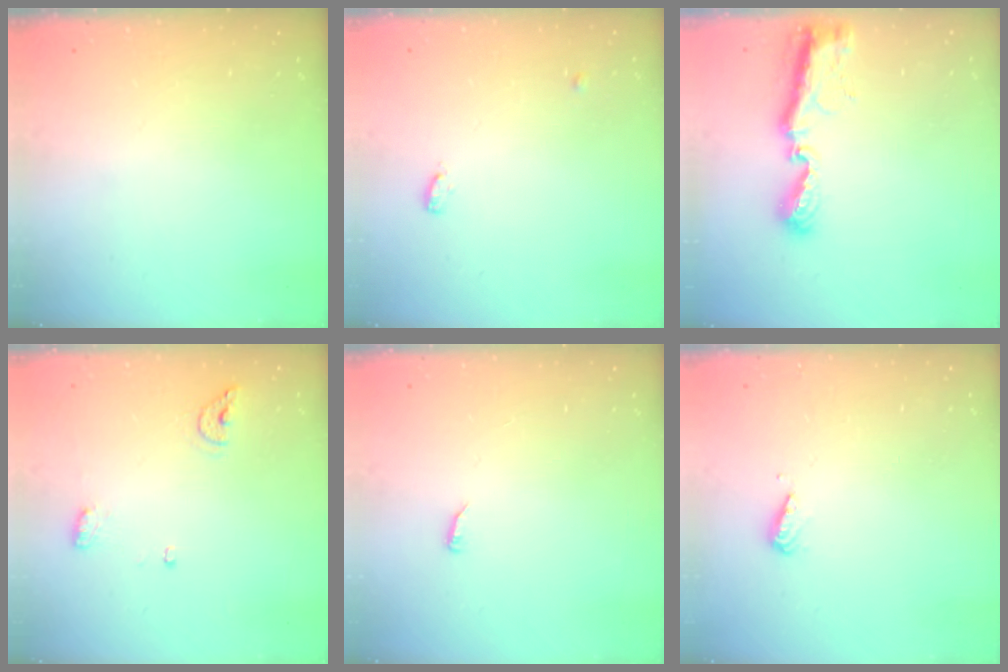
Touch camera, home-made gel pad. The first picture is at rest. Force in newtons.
{"total": 7.9, "press": 4.2, "slide": 6.7}
{"total": 9.9, "press": 9.9, "slide": 0.7}
{"total": 6.6, "press": 6.5, "slide": 1.0}
{"total": 4.3, "press": 4.2, "slide": 0.6}
{"total": 5.2, "press": 5.2, "slide": 0.5}